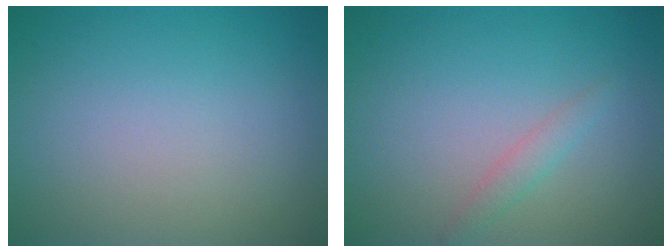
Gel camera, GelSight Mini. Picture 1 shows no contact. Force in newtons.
{"total": 1.3, "press": 1.3, "slide": 0.0}